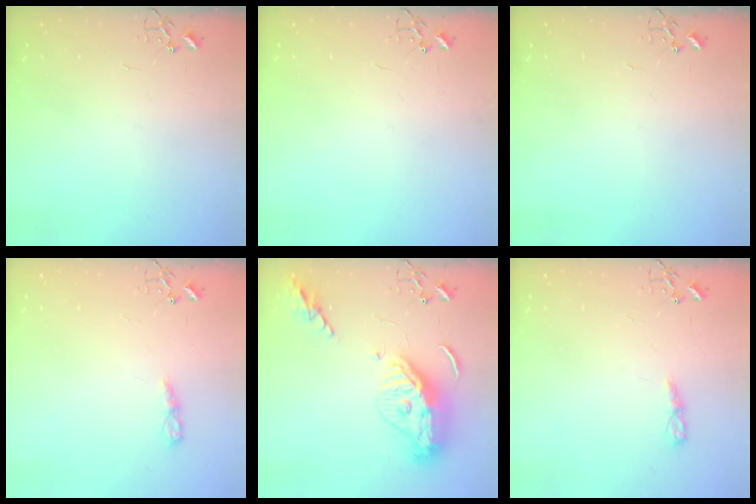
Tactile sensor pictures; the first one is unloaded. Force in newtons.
{"total": 0.0}
{"total": 0.0}
{"total": 6.8, "press": 6.8, "slide": 0.5}
{"total": 14.7, "press": 14.6, "slide": 1.6}
{"total": 6.8, "press": 6.8, "slide": 0.5}